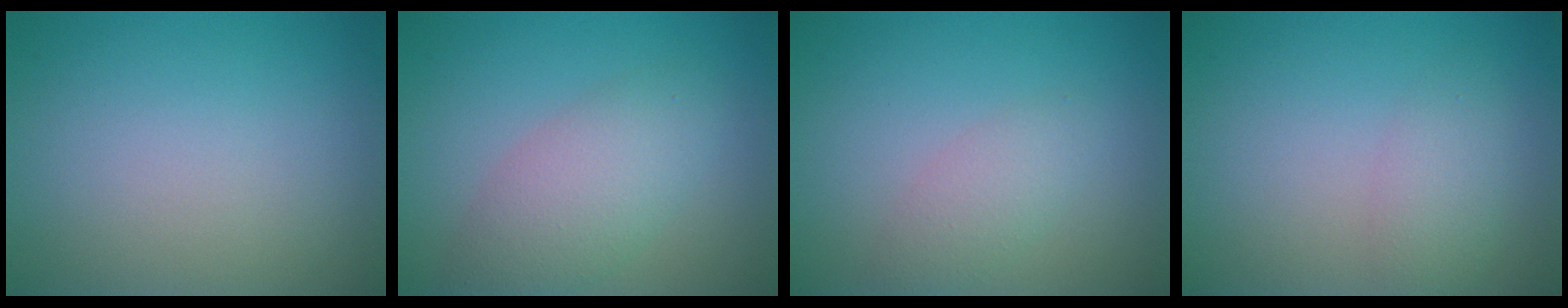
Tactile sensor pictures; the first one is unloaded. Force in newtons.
{"total": 4.4, "press": 4.4, "slide": 0.1}
{"total": 2.1, "press": 2.1, "slide": 0.0}
{"total": 2.3, "press": 2.3, "slide": 0.1}